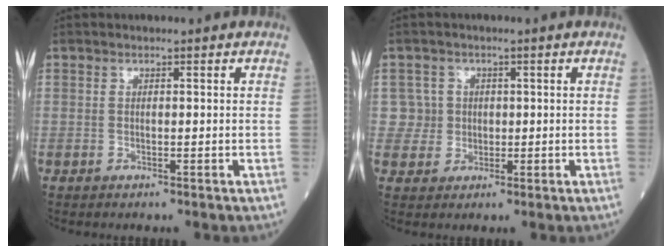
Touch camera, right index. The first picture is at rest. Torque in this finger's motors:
{"motor_torque": [0.10, 0.00, -0.01, 0.00]}